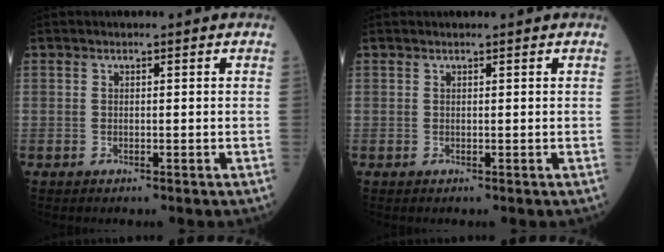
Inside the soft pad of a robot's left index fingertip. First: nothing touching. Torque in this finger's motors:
{"motor_torque": [0.12, 0.36, -0.09, -0.01]}